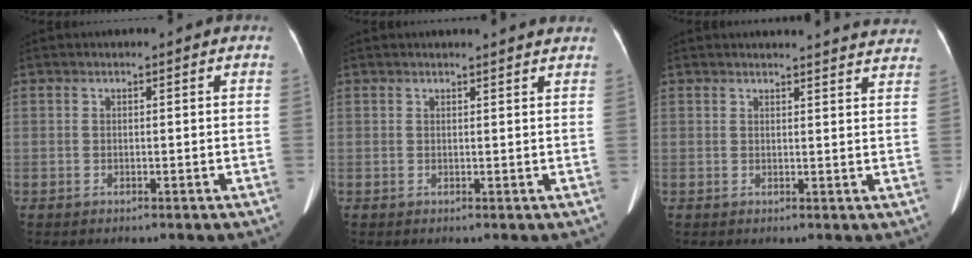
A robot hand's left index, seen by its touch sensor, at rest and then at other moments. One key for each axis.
{"total": 3.6, "fx": 3.5, "fy": -0.1, "fz": 0.9, "tx": -0.015, "ty": 0.002, "tz": 0.029}
{"total": 11.5, "fx": 11.2, "fy": 0.9, "fz": 2.1, "tx": -0.006, "ty": -0.035, "tz": 0.100}